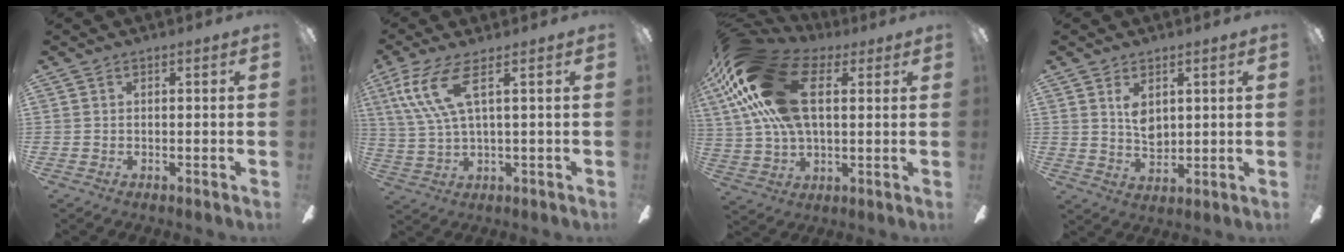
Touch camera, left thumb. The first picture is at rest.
{"total": 11.1, "force": [5.0, 3.1, 9.4], "torque": [-0.201, -0.003, 0.093]}
{"total": 26.6, "force": [8.2, 15.2, 20.2], "torque": [-0.407, 0.002, 0.140]}
{"total": 5.5, "force": [2.5, 3.4, 3.4], "torque": [-0.051, -0.010, 0.042]}